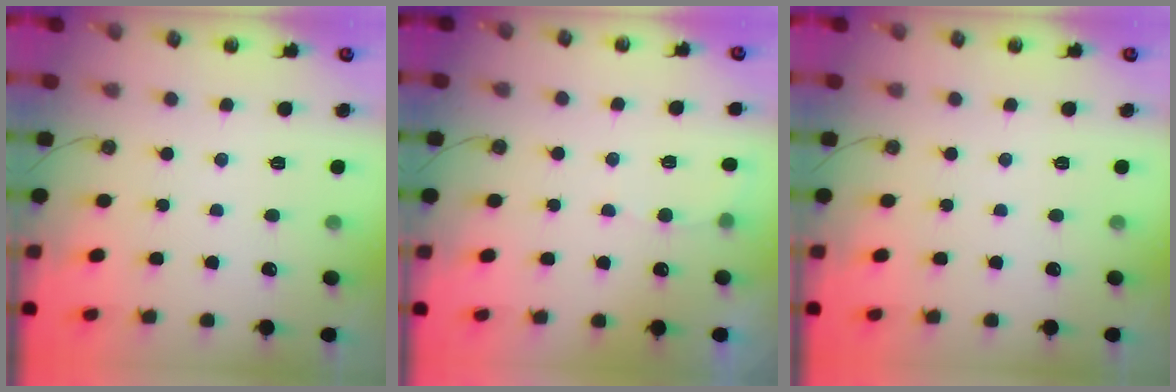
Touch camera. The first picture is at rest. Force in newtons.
{"total": 4.1, "press": 3.9, "slide": 1.3}
{"total": 0.0}